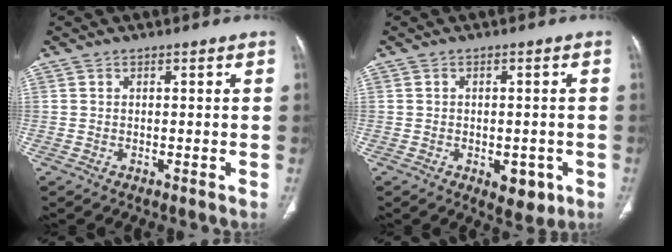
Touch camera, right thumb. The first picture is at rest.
{"total": 5.3, "force": [-1.9, 3.1, 3.8], "torque": [-0.028, 0.004, -0.015]}